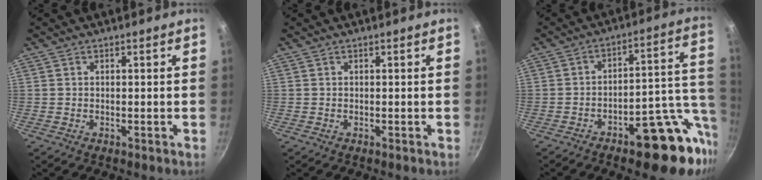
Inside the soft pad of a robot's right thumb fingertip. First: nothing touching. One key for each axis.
{"total": 0.0}
{"total": 17.7, "fx": -7.3, "fy": 7.1, "fz": 14.4, "tx": -0.139, "ty": 0.047, "tz": -0.101}